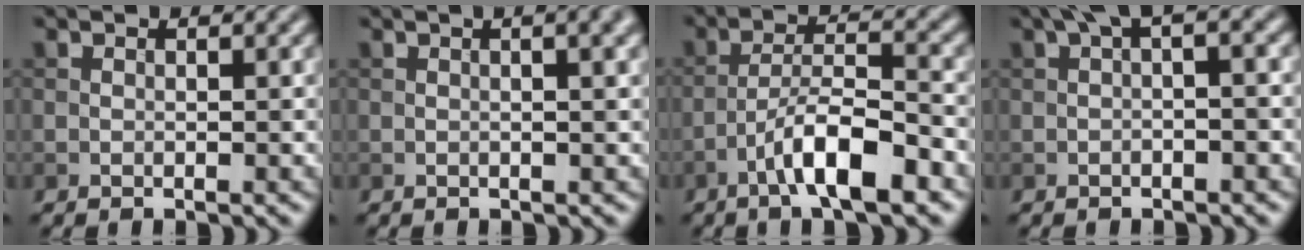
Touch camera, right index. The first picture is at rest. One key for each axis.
{"total": 6.1, "fx": 2.2, "fy": 2.8, "fz": 5.0, "tx": -0.024, "ty": 0.034, "tz": -0.006}
{"total": 6.6, "fx": -3.6, "fy": 1.4, "fz": 5.3, "tx": -0.090, "ty": 0.015, "tz": -0.065}
{"total": 3.4, "fx": 0.7, "fy": 0.7, "fz": 3.3, "tx": -0.053, "ty": 0.018, "tz": 0.007}